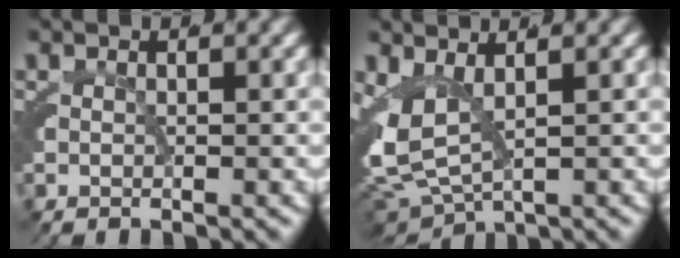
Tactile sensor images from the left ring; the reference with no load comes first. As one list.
[{"total": 6.9, "force": [-0.3, 5.2, 4.5], "torque": [-0.125, -0.030, 0.007]}]